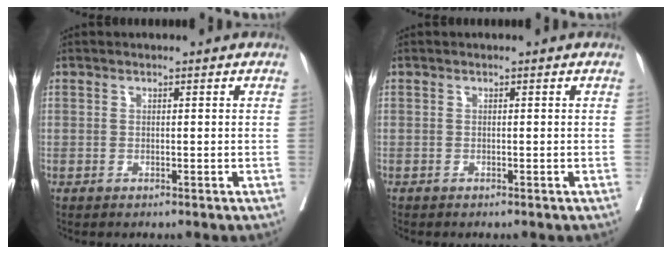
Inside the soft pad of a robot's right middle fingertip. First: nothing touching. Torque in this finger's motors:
{"motor_torque": [0.51, -0.74, 0.07, 0.03]}